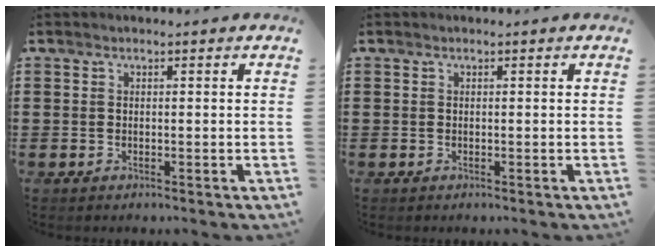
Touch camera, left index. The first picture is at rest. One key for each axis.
{"total": 0.0}